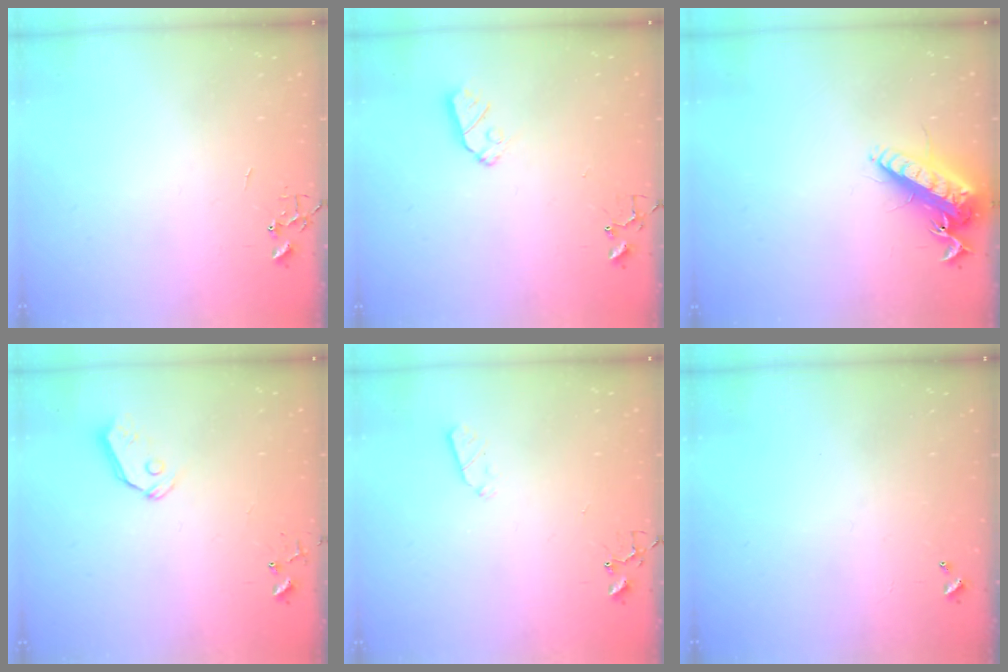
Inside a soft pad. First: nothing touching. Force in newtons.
{"total": 7.3, "press": 7.2, "slide": 0.5}
{"total": 14.6, "press": 14.4, "slide": 2.8}
{"total": 5.3, "press": 5.3, "slide": 0.2}
{"total": 3.5, "press": 3.4, "slide": 0.5}
{"total": 0.0}